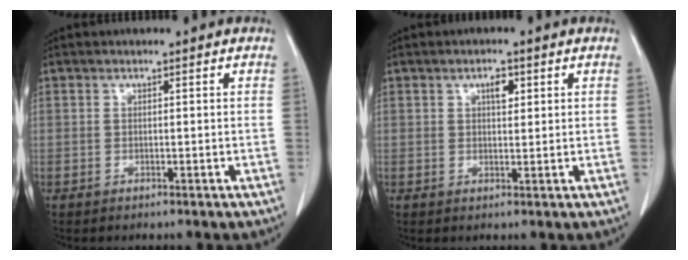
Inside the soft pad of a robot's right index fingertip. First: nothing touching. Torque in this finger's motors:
{"motor_torque": [0.07, 0.04, 0.00, 0.01]}